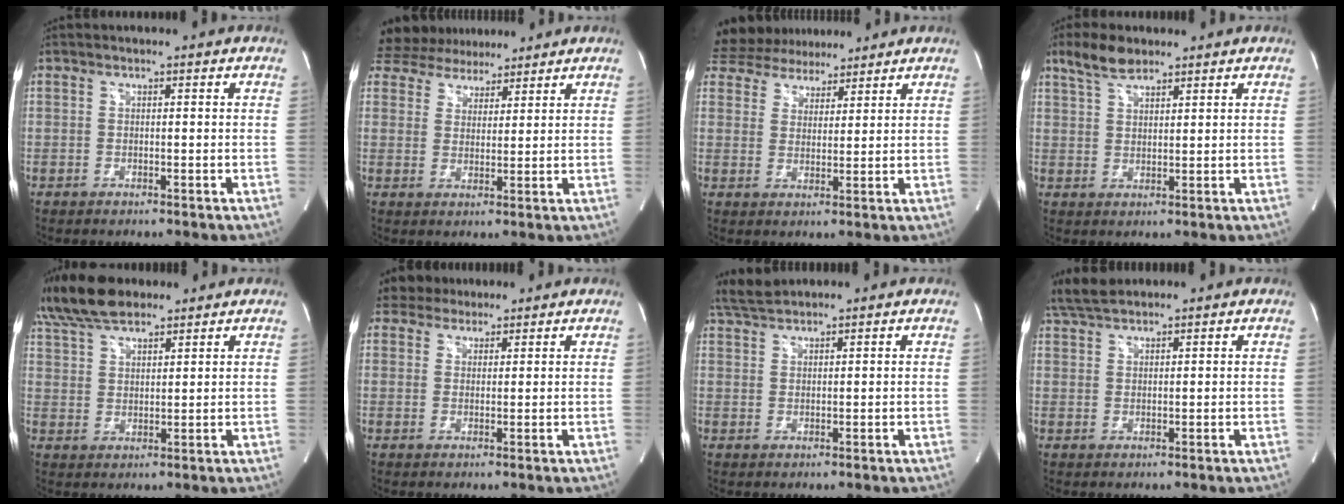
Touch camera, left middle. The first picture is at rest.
{"total": 10.6, "force": [9.7, 3.9, 2.1], "torque": [-0.041, 0.029, 0.161]}
{"total": 10.9, "force": [10.0, 3.9, 2.3], "torque": [-0.043, 0.029, 0.165]}
{"total": 5.3, "force": [4.1, 1.8, 2.9], "torque": [-0.066, 0.013, 0.081]}
{"total": 11.1, "force": [8.9, 3.5, 5.5], "torque": [-0.115, 0.032, 0.169]}
{"total": 5.1, "force": [4.3, 2.6, 0.9], "torque": [-0.013, 0.026, 0.075]}
{"total": 3.5, "force": [3.4, 0.1, 0.8], "torque": [-0.028, 0.018, 0.075]}
{"total": 4.8, "force": [4.3, 0.9, 2.0], "torque": [-0.052, 0.024, 0.089]}